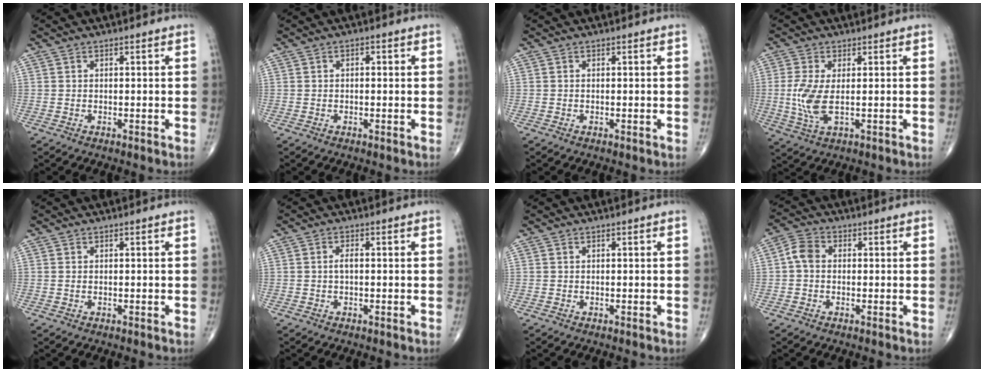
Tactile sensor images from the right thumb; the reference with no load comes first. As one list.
[{"total": 0.8, "force": [0.1, 0.4, 0.7], "torque": [-0.006, 0.002, 0.001]}, {"total": 0.0}, {"total": 6.4, "force": [-0.1, 2.4, 6.0], "torque": [-0.148, -0.011, 0.001]}, {"total": 0.0}, {"total": 1.4, "force": [-0.1, 0.6, 1.3], "torque": [-0.025, 0.002, -0.004]}, {"total": 0.0}, {"total": 4.1, "force": [-0.1, 3.1, 2.6], "torque": [-0.047, 0.014, -0.011]}]